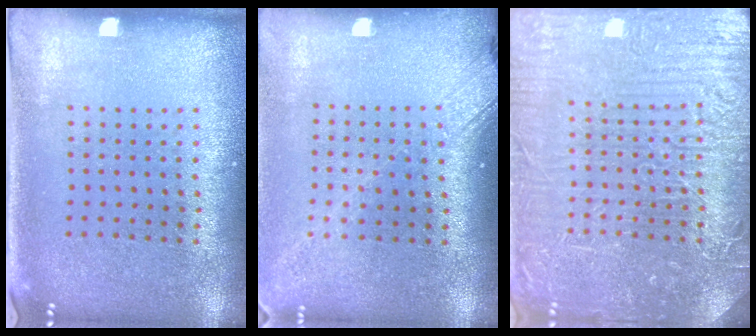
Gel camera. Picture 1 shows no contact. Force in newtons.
{"total": 2.1, "press": 1.6, "slide": 1.4}
{"total": 7.5, "press": 7.4, "slide": 0.9}